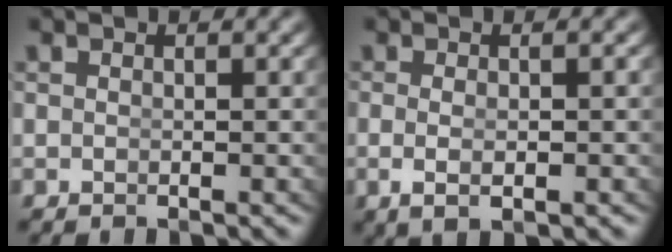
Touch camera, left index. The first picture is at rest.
{"total": 2.4, "force": [-0.8, 0.2, 2.3], "torque": [-0.051, -0.012, 0.000]}